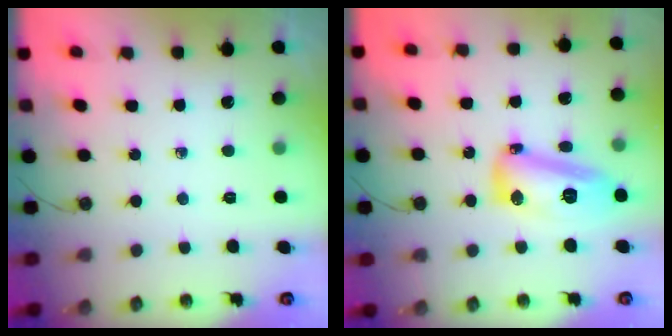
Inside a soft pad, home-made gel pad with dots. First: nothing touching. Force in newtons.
{"total": 13.9, "press": 13.8, "slide": 1.4}